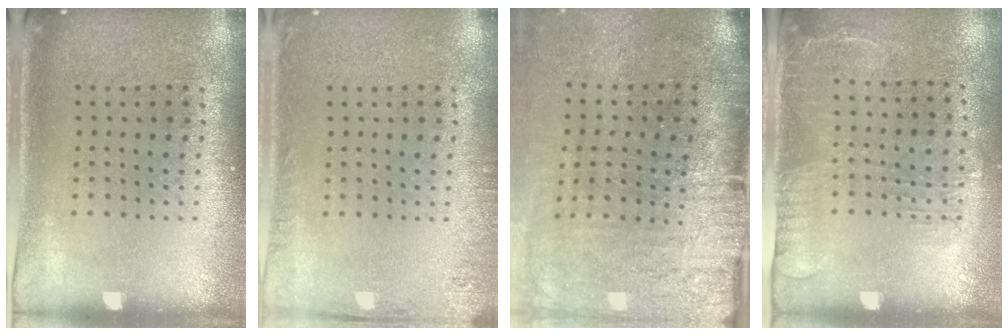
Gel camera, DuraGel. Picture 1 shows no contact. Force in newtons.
{"total": 1.5, "press": 1.5, "slide": 0.2}
{"total": 4.5, "press": 3.7, "slide": 2.5}
{"total": 1.6, "press": 1.2, "slide": 1.0}